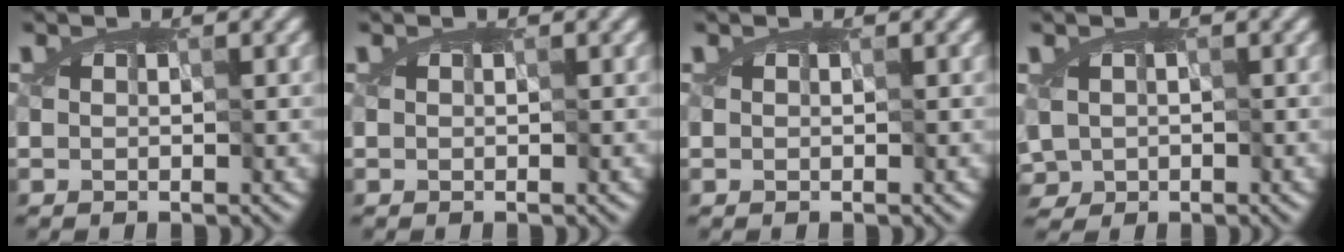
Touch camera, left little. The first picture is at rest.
{"total": 0.0}
{"total": 0.0}
{"total": 1.8, "force": [-1.0, 1.3, 0.8], "torque": [-0.014, 0.003, -0.013]}